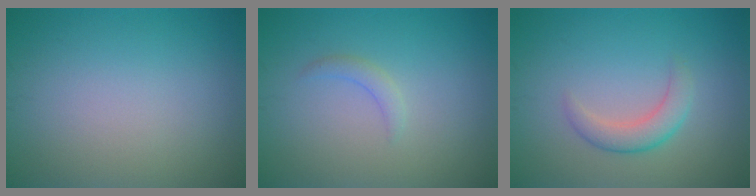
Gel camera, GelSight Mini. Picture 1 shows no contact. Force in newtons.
{"total": 1.2, "press": 1.2, "slide": 0.2}
{"total": 2.6, "press": 2.5, "slide": 0.3}